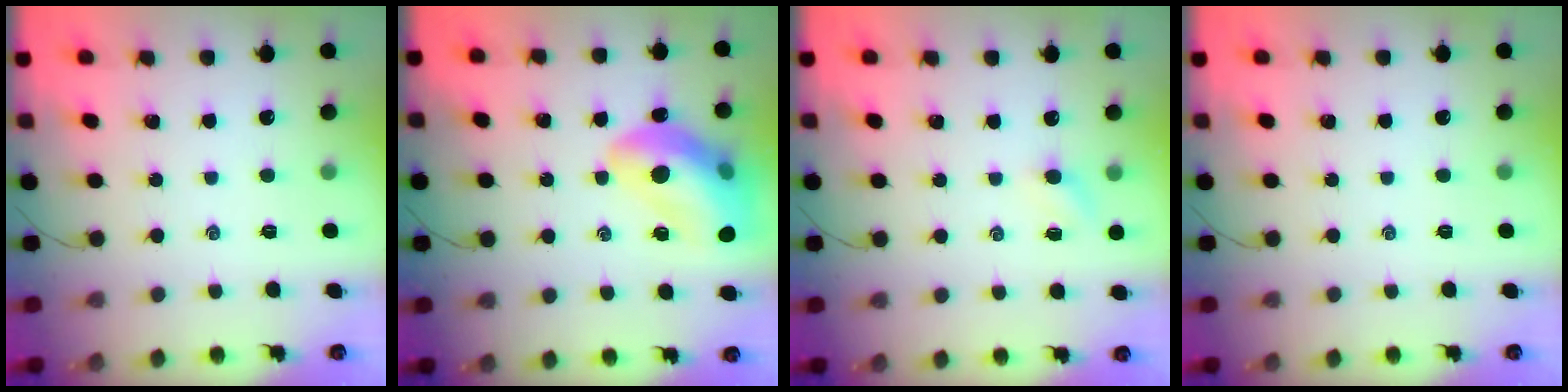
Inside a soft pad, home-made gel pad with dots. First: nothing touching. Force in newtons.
{"total": 18.8, "press": 18.6, "slide": 2.9}
{"total": 4.2, "press": 4.0, "slide": 1.3}
{"total": 0.0}